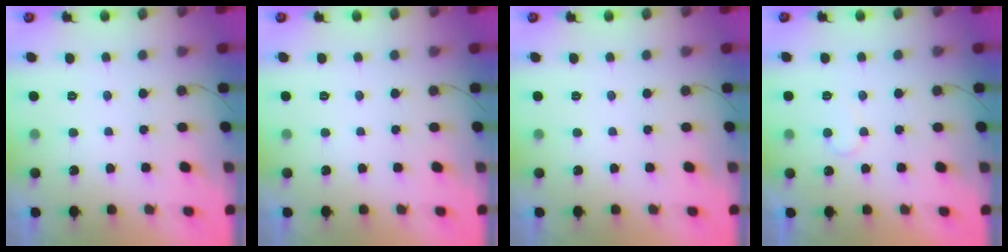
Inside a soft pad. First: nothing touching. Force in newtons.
{"total": 0.0}
{"total": 0.0}
{"total": 6.1, "press": 6.1, "slide": 0.4}